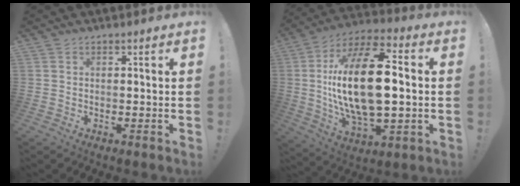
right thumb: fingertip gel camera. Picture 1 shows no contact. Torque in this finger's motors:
{"motor_torque": [0.18, 1.43, 1.66, -1.11, 0.23]}